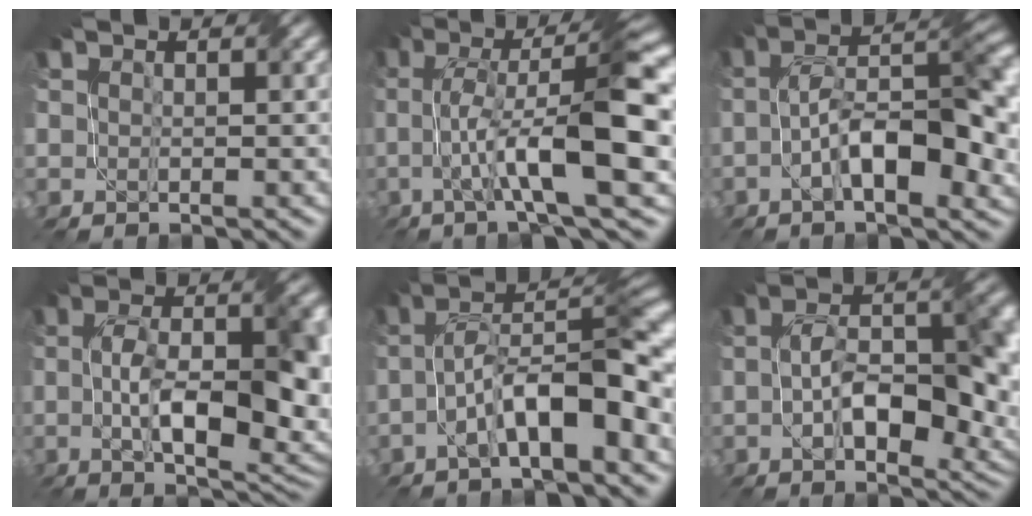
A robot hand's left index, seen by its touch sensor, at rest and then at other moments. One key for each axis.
{"total": 11.7, "fx": -0.6, "fy": 2.2, "fz": 11.5, "tx": -0.180, "ty": 0.023, "tz": -0.013}
{"total": 10.2, "fx": -2.3, "fy": 3.7, "fz": 9.3, "tx": -0.146, "ty": 0.019, "tz": -0.041}
{"total": 12.3, "fx": -1.4, "fy": 4.9, "fz": 11.2, "tx": -0.180, "ty": -0.011, "tz": -0.018}
{"total": 9.2, "fx": -3.0, "fy": 2.3, "fz": 8.3, "tx": -0.138, "ty": 0.025, "tz": -0.053}
{"total": 11.3, "fx": -1.5, "fy": 5.1, "fz": 10.0, "tx": -0.152, "ty": 0.004, "tz": -0.023}